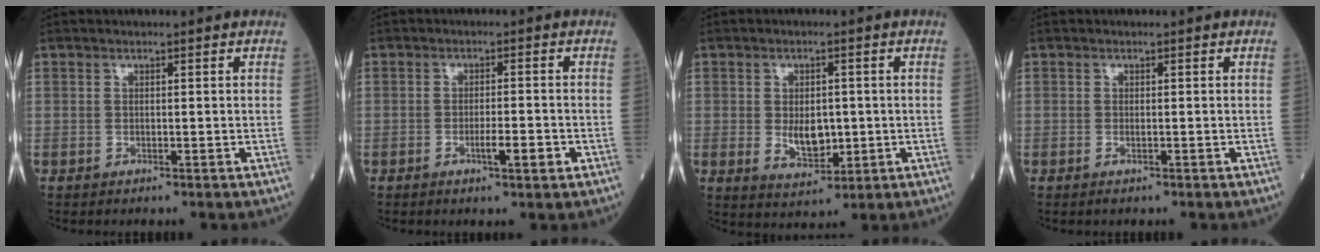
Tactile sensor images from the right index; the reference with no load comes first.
{"total": 3.7, "force": [-1.4, 0.4, 3.4], "torque": [-0.054, -0.001, -0.020]}
{"total": 5.6, "force": [-0.4, 3.0, 4.7], "torque": [-0.078, -0.007, 0.003]}
{"total": 0.7, "force": [-0.3, 0.1, 0.6], "torque": [-0.014, -0.002, -0.004]}